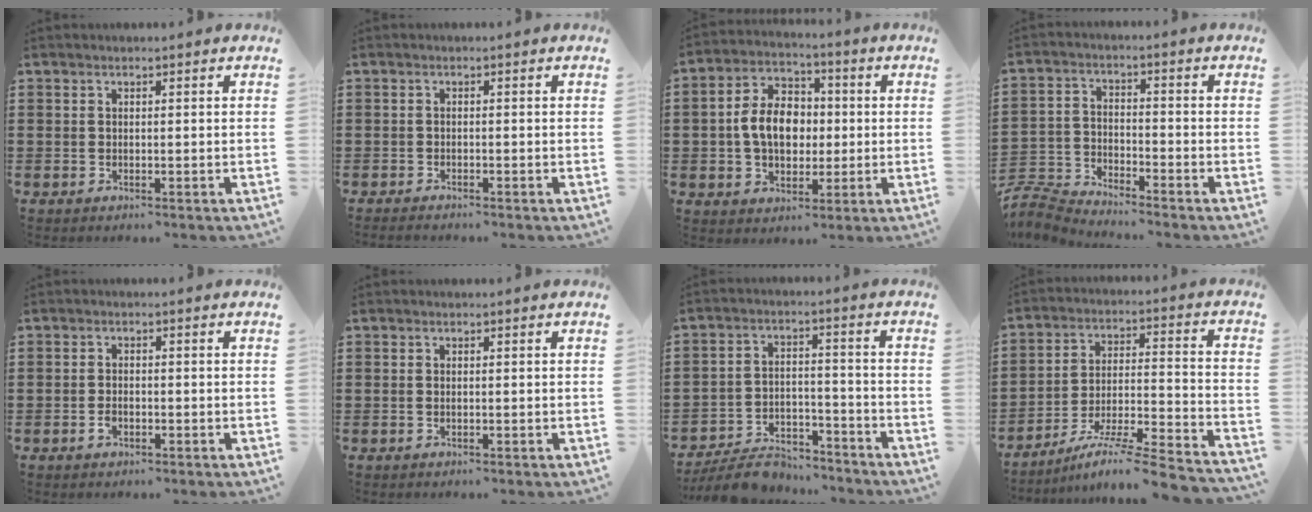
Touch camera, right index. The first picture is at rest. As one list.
[{"total": 0.9, "force": [-0.9, 0.0, 0.0], "torque": [-0.003, 0.000, -0.019]}, {"total": 8.6, "force": [-0.3, 6.2, 6.0], "torque": [-0.128, 0.014, -0.010]}, {"total": 4.9, "force": [-4.9, 0.6, 0.5], "torque": [-0.038, -0.007, -0.107]}, {"total": 1.7, "force": [-0.8, 0.9, 1.2], "torque": [-0.031, -0.004, -0.018]}, {"total": 0.5, "force": [-0.1, 0.2, 0.5], "torque": [-0.011, -0.001, -0.002]}, {"total": 7.7, "force": [-7.2, 1.8, 2.1], "torque": [-0.042, 0.019, -0.138]}, {"total": 8.8, "force": [-7.5, -0.1, 4.7], "torque": [-0.078, -0.004, -0.151]}]